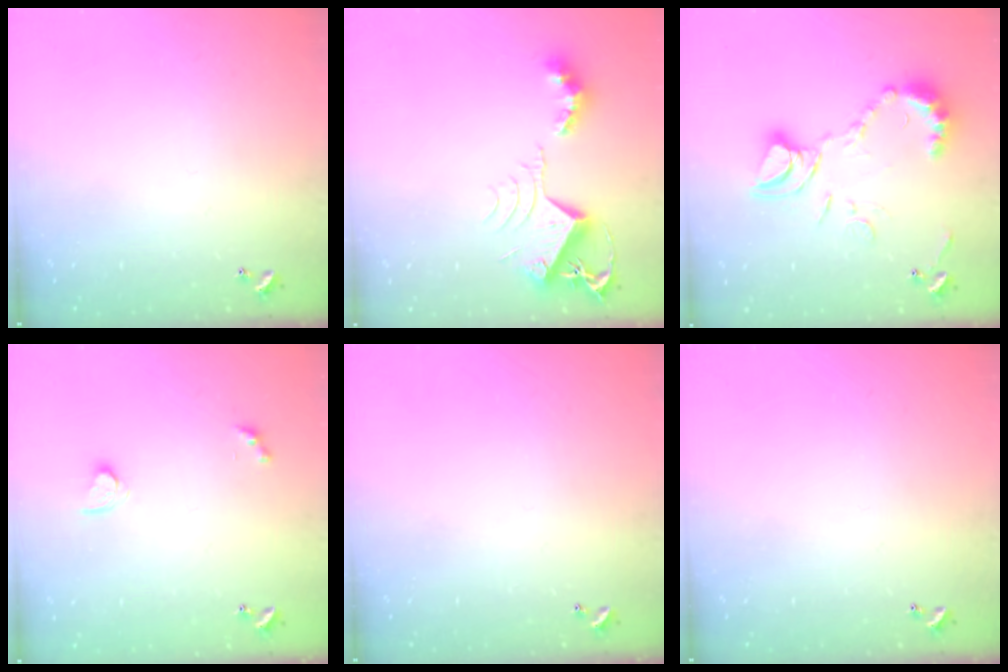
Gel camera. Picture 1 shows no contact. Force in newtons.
{"total": 12.8, "press": 12.8, "slide": 1.0}
{"total": 13.5, "press": 13.4, "slide": 1.2}
{"total": 2.1, "press": 2.1, "slide": 0.3}
{"total": 0.0}
{"total": 0.0}